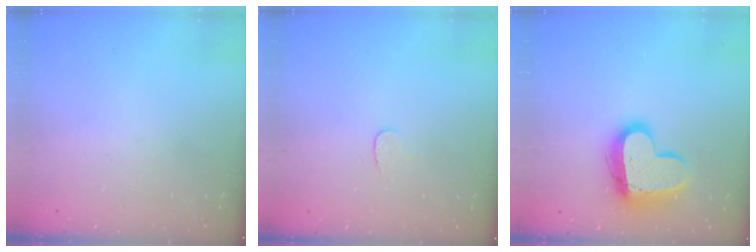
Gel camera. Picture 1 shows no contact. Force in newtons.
{"total": 4.3, "press": 4.3, "slide": 0.3}
{"total": 16.9, "press": 16.8, "slide": 1.4}